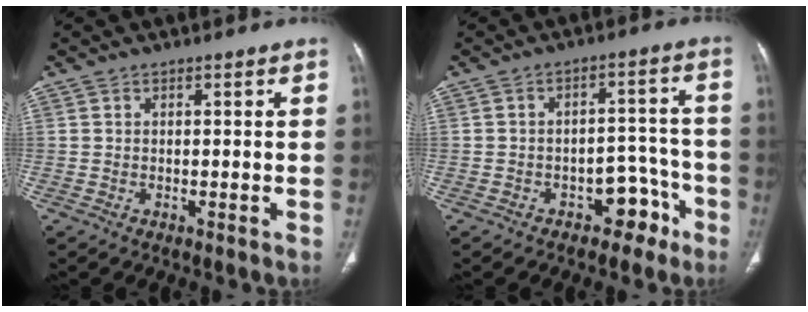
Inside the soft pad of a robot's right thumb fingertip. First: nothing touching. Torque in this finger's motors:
{"motor_torque": [4.74, 0.27, 0.90, -1.86, 0.38]}